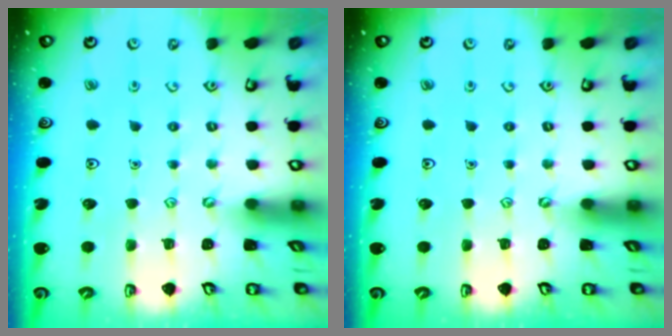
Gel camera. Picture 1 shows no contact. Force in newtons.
{"total": 0.0}